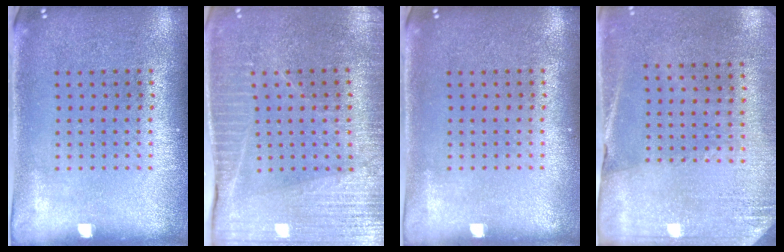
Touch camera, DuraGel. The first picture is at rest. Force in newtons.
{"total": 3.5, "press": 3.4, "slide": 0.6}
{"total": 0.0}
{"total": 2.7, "press": 2.4, "slide": 1.2}